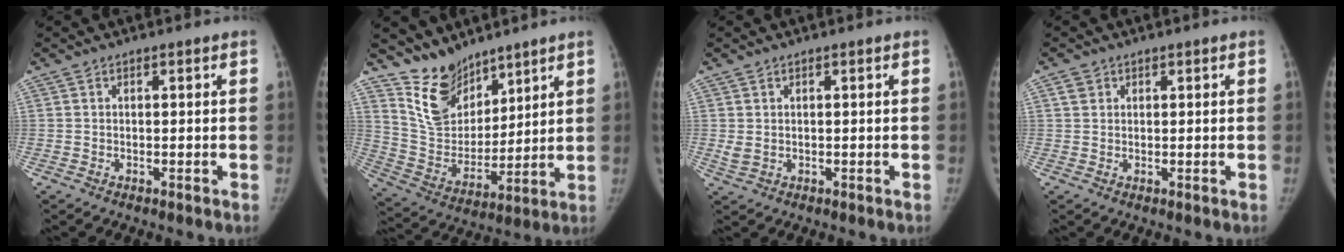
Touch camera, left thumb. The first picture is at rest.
{"total": 11.6, "force": [9.4, 6.2, 2.9], "torque": [-0.018, -0.076, 0.197]}
{"total": 1.6, "force": [0.1, 1.1, 1.2], "torque": [-0.028, 0.000, 0.007]}
{"total": 1.8, "force": [0.9, 1.5, 0.6], "torque": [-0.003, -0.001, 0.013]}